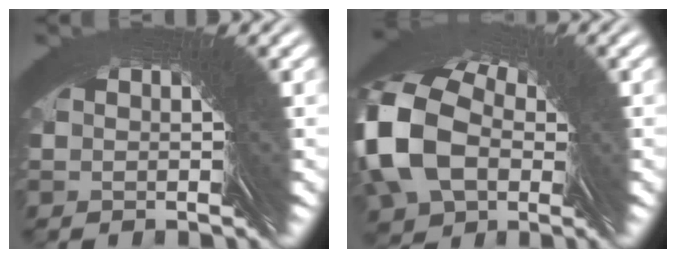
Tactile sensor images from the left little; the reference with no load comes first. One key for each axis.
{"total": 9.2, "fx": 2.1, "fy": 7.4, "fz": 5.1, "tx": -0.084, "ty": 0.010, "tz": 0.017}